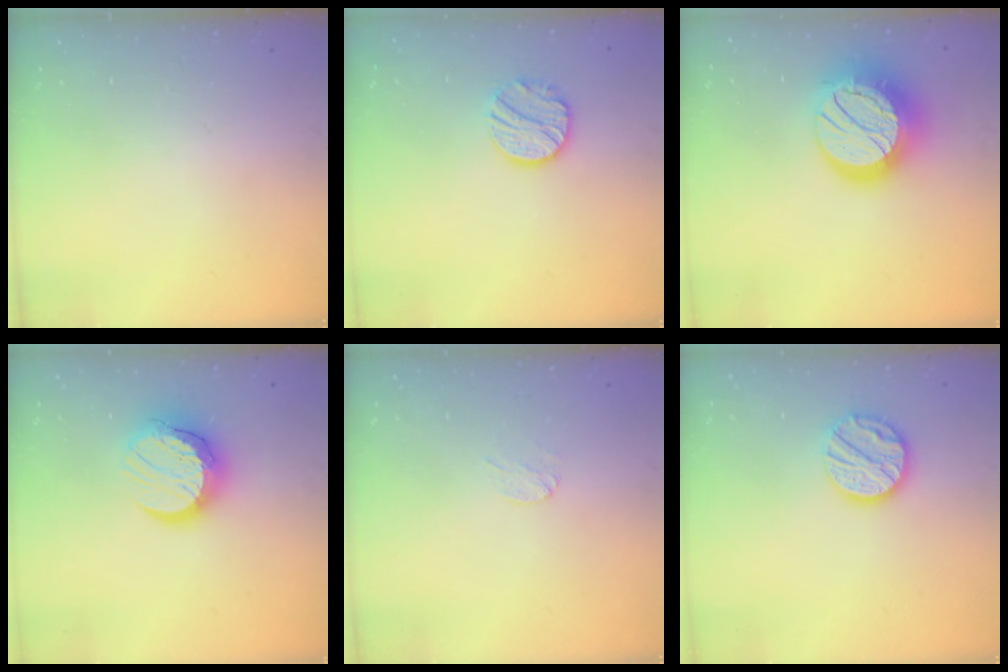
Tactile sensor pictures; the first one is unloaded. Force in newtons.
{"total": 11.1, "press": 11.1, "slide": 0.9}
{"total": 21.0, "press": 20.9, "slide": 1.0}
{"total": 12.3, "press": 12.2, "slide": 1.0}
{"total": 2.6, "press": 2.5, "slide": 0.3}
{"total": 12.8, "press": 12.8, "slide": 1.1}